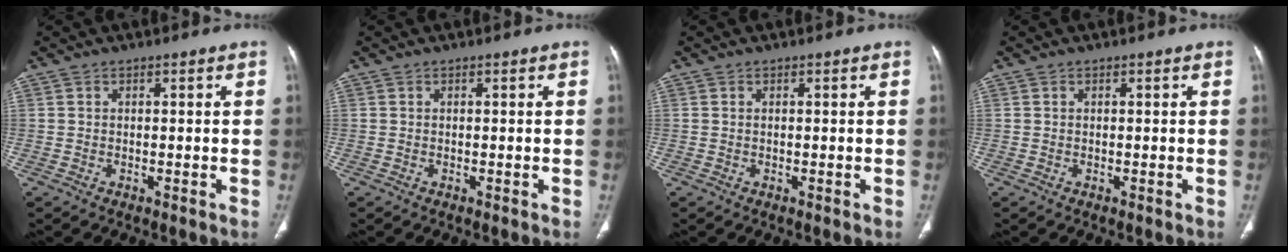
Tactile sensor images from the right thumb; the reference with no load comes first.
{"total": 0.0}
{"total": 0.0}
{"total": 0.0}